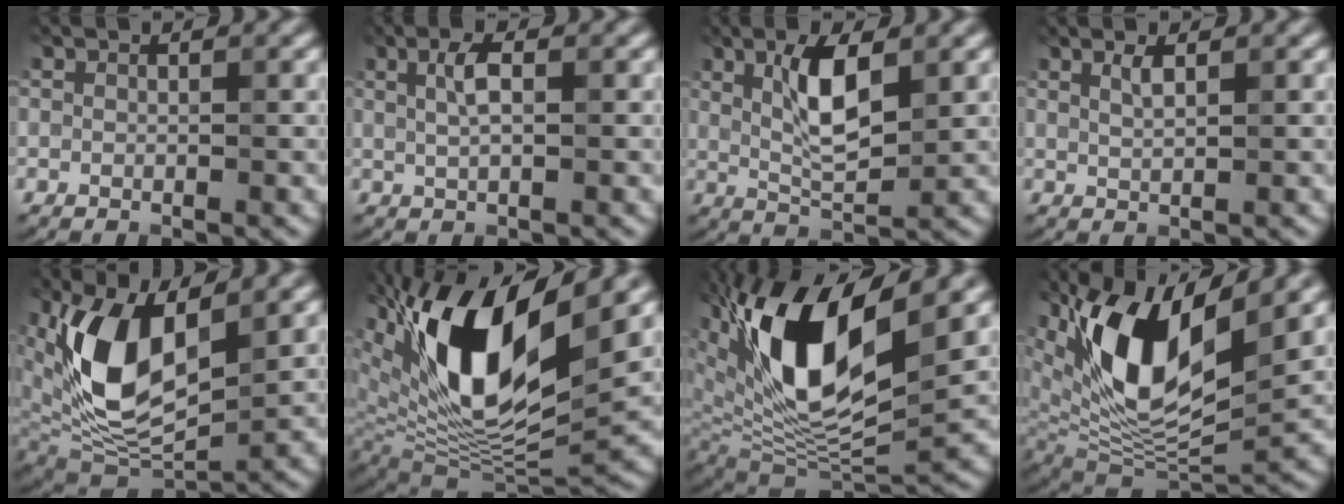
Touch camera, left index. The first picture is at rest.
{"total": 2.2, "force": [0.6, 0.6, 2.1], "torque": [-0.040, 0.005, 0.012]}
{"total": 5.2, "force": [1.5, 1.6, 4.7], "torque": [-0.091, 0.001, 0.028]}
{"total": 1.5, "force": [0.8, 0.4, 1.1], "torque": [-0.019, 0.003, 0.014]}
{"total": 9.8, "force": [2.4, 5.4, 7.8], "torque": [-0.163, -0.018, 0.042]}
{"total": 15.7, "force": [6.3, 6.4, 12.8], "torque": [-0.238, 0.010, 0.107]}
{"total": 13.9, "force": [5.3, 6.0, 11.4], "torque": [-0.216, -0.002, 0.099]}
{"total": 12.3, "force": [5.2, 5.5, 9.7], "torque": [-0.181, -0.005, 0.102]}